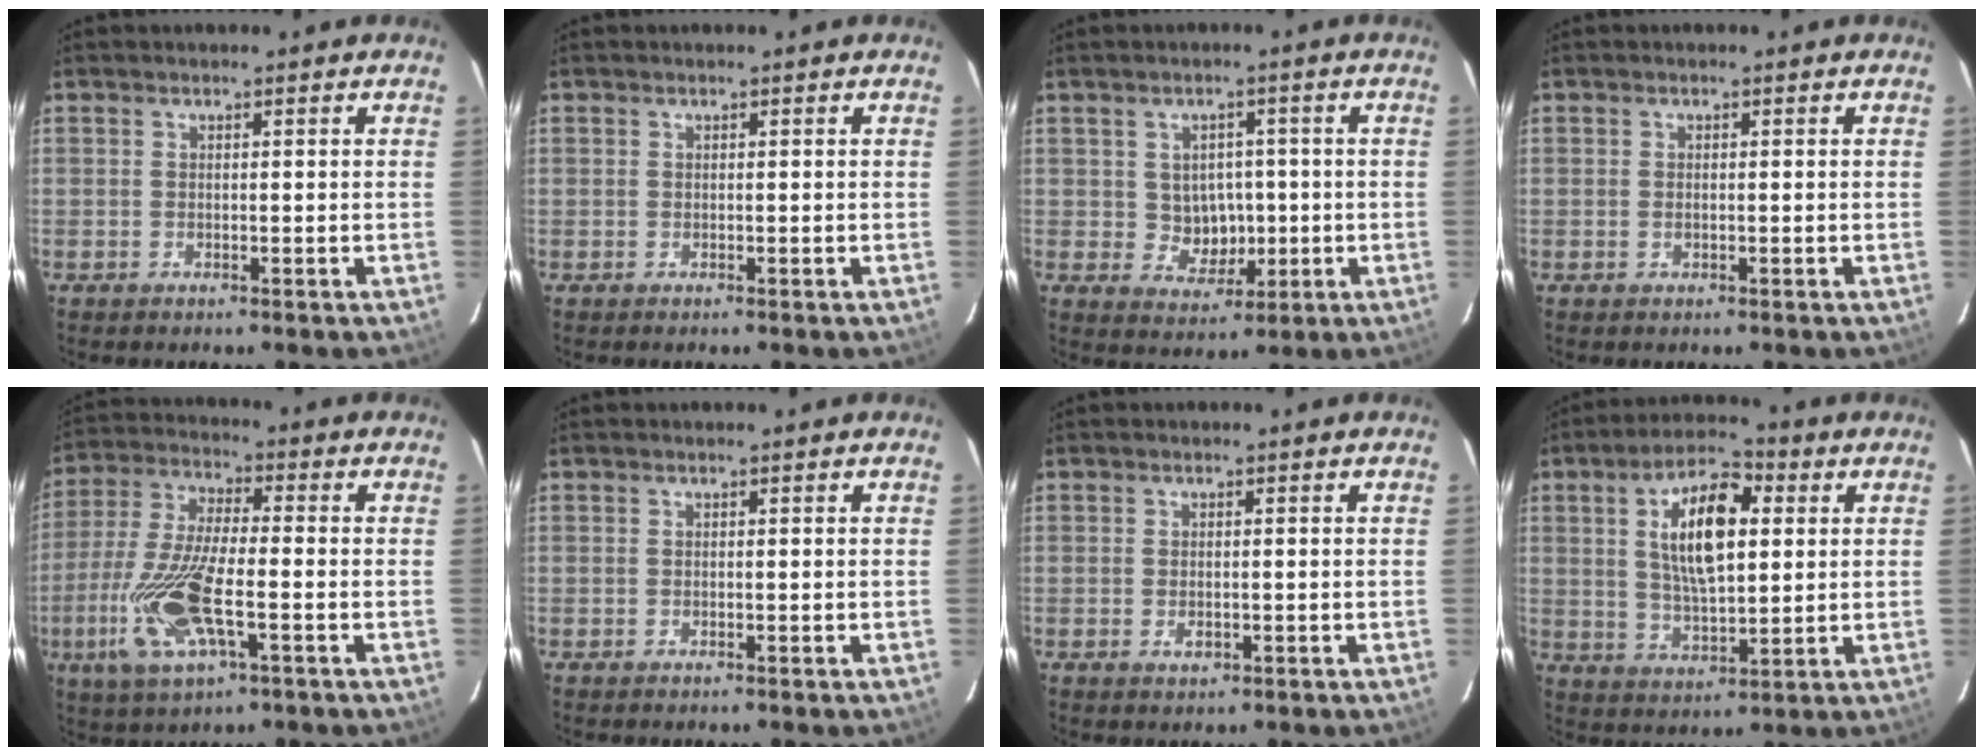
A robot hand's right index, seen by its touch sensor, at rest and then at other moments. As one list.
[{"total": 0.0}, {"total": 5.2, "force": [-0.2, 4.8, 2.0], "torque": [-0.040, 0.010, 0.010]}, {"total": 0.6, "force": [-0.1, 0.4, 0.5], "torque": [-0.010, -0.001, -0.003]}, {"total": 15.9, "force": [-5.2, 5.1, 14.1], "torque": [-0.312, -0.016, -0.103]}, {"total": 0.0}, {"total": 1.7, "force": [-0.5, 1.1, 1.2], "torque": [-0.021, -0.003, -0.009]}, {"total": 13.1, "force": [3.3, 5.4, 11.4], "torque": [-0.205, 0.014, 0.058]}]